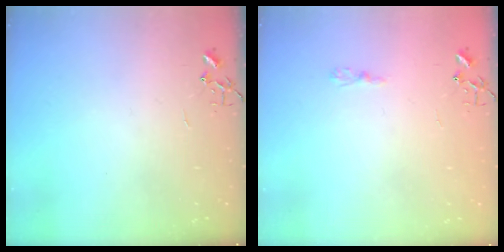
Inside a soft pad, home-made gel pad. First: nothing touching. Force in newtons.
{"total": 3.6, "press": 3.6, "slide": 0.4}